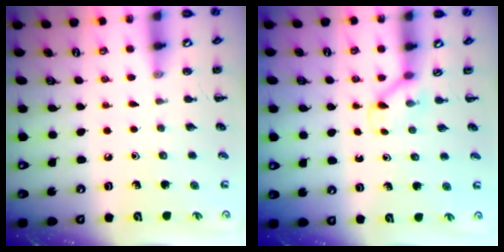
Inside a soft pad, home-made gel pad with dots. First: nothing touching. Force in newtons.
{"total": 3.1, "press": 2.9, "slide": 1.2}